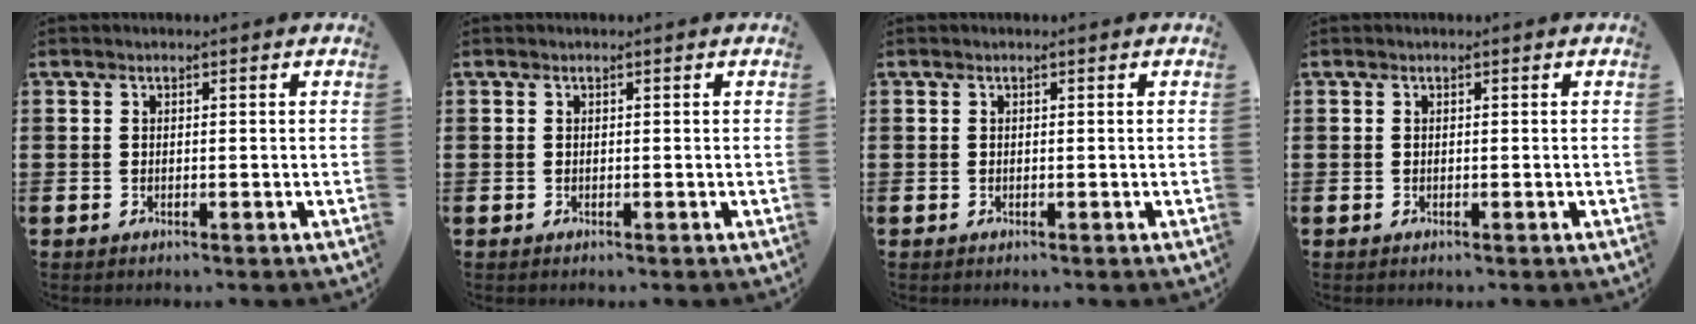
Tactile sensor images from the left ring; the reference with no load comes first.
{"total": 0.0}
{"total": 0.0}
{"total": 0.0}